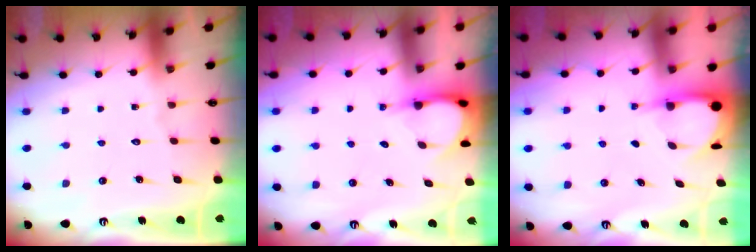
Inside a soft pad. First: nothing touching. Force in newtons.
{"total": 3.8, "press": 3.8, "slide": 0.2}
{"total": 3.9, "press": 3.9, "slide": 0.3}